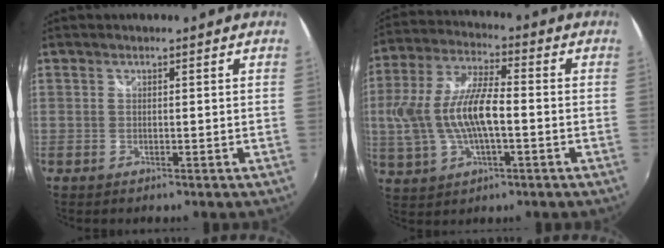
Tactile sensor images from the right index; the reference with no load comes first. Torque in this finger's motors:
{"motor_torque": [0.56, -0.05, 0.41, 0.21]}